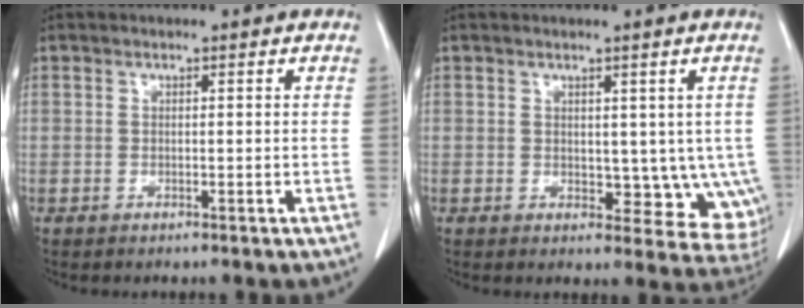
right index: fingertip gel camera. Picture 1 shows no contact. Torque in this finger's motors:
{"motor_torque": [-0.08, 0.22, 0.04, -0.01]}